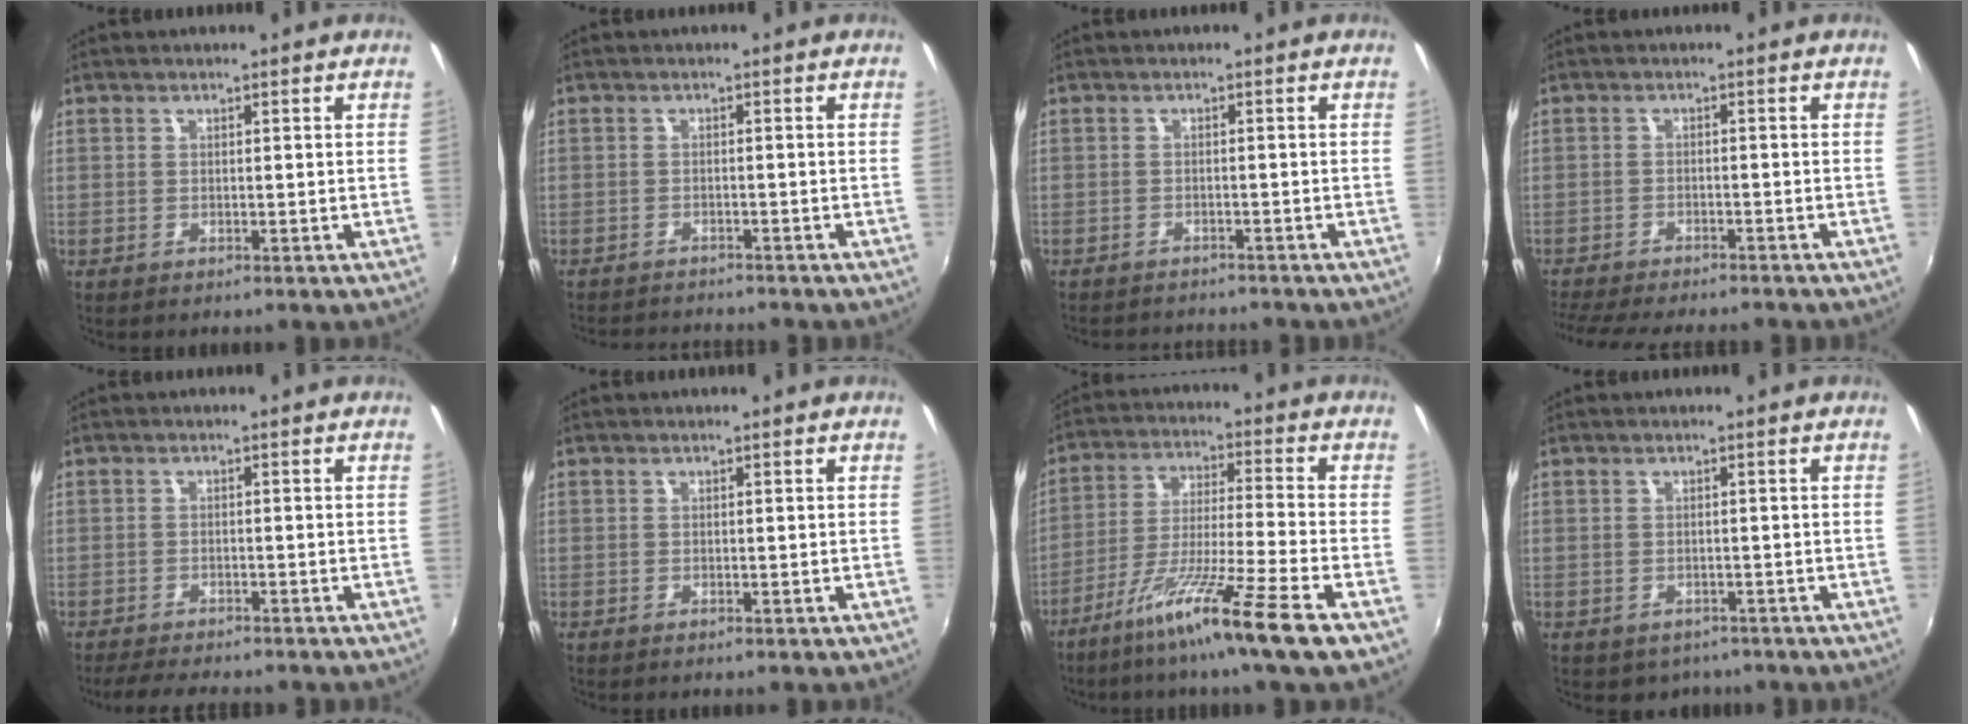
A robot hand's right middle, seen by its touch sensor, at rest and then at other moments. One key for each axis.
{"total": 6.1, "fx": -5.8, "fy": 1.0, "fz": 1.5, "tx": -0.045, "ty": -0.013, "tz": -0.089}
{"total": 6.2, "fx": -5.8, "fy": 1.4, "fz": 1.6, "tx": -0.045, "ty": -0.013, "tz": -0.085}
{"total": 12.4, "fx": -11.0, "fy": 2.4, "fz": 5.2, "tx": -0.121, "ty": -0.024, "tz": -0.169}
{"total": 6.4, "fx": -5.7, "fy": 1.3, "fz": 2.6, "tx": -0.067, "ty": -0.014, "tz": -0.090}
{"total": 0.0}
{"total": 14.2, "fx": -9.4, "fy": -1.8, "fz": 10.4, "tx": -0.199, "ty": -0.031, "tz": -0.162}
{"total": 2.9, "fx": -1.9, "fy": 2.1, "fz": 0.6, "tx": -0.018, "ty": -0.009, "tz": -0.022}